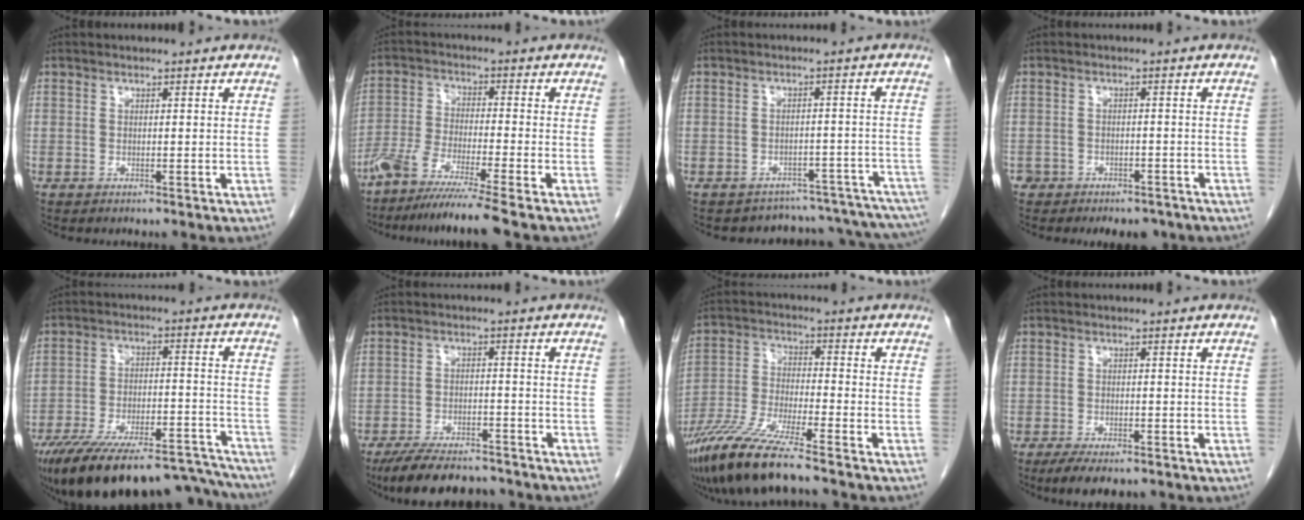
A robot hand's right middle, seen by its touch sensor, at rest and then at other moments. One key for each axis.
{"total": 8.8, "fx": -7.1, "fy": -1.4, "fz": 5.1, "tx": -0.091, "ty": -0.034, "tz": -0.130}
{"total": 14.9, "fx": -14.2, "fy": 4.3, "fz": 1.9, "tx": 0.002, "ty": 0.047, "tz": -0.154}
{"total": 6.3, "fx": -4.9, "fy": 3.6, "fz": 1.5, "tx": -0.016, "ty": 0.016, "tz": -0.065}
{"total": 24.8, "fx": -21.9, "fy": 5.2, "fz": 10.4, "tx": -0.153, "ty": -0.003, "tz": -0.322}
{"total": 12.1, "fx": -10.5, "fy": 3.2, "fz": 5.1, "tx": -0.082, "ty": -0.004, "tz": -0.159}
{"total": 11.7, "fx": -9.1, "fy": 0.0, "fz": 7.3, "tx": -0.150, "ty": -0.034, "tz": -0.172}
{"total": 5.5, "fx": -4.1, "fy": 1.9, "fz": 3.1, "tx": -0.049, "ty": -0.009, "tz": -0.060}